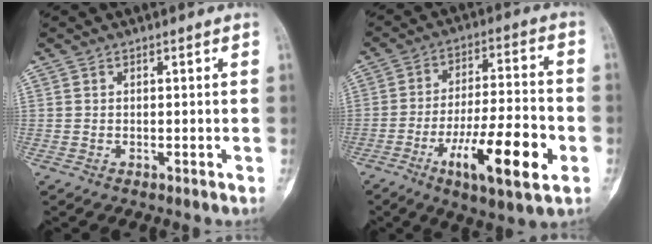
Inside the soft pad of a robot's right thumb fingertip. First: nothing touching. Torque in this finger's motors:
{"motor_torque": [1.39, 1.29, 1.18, -1.22, 0.42]}